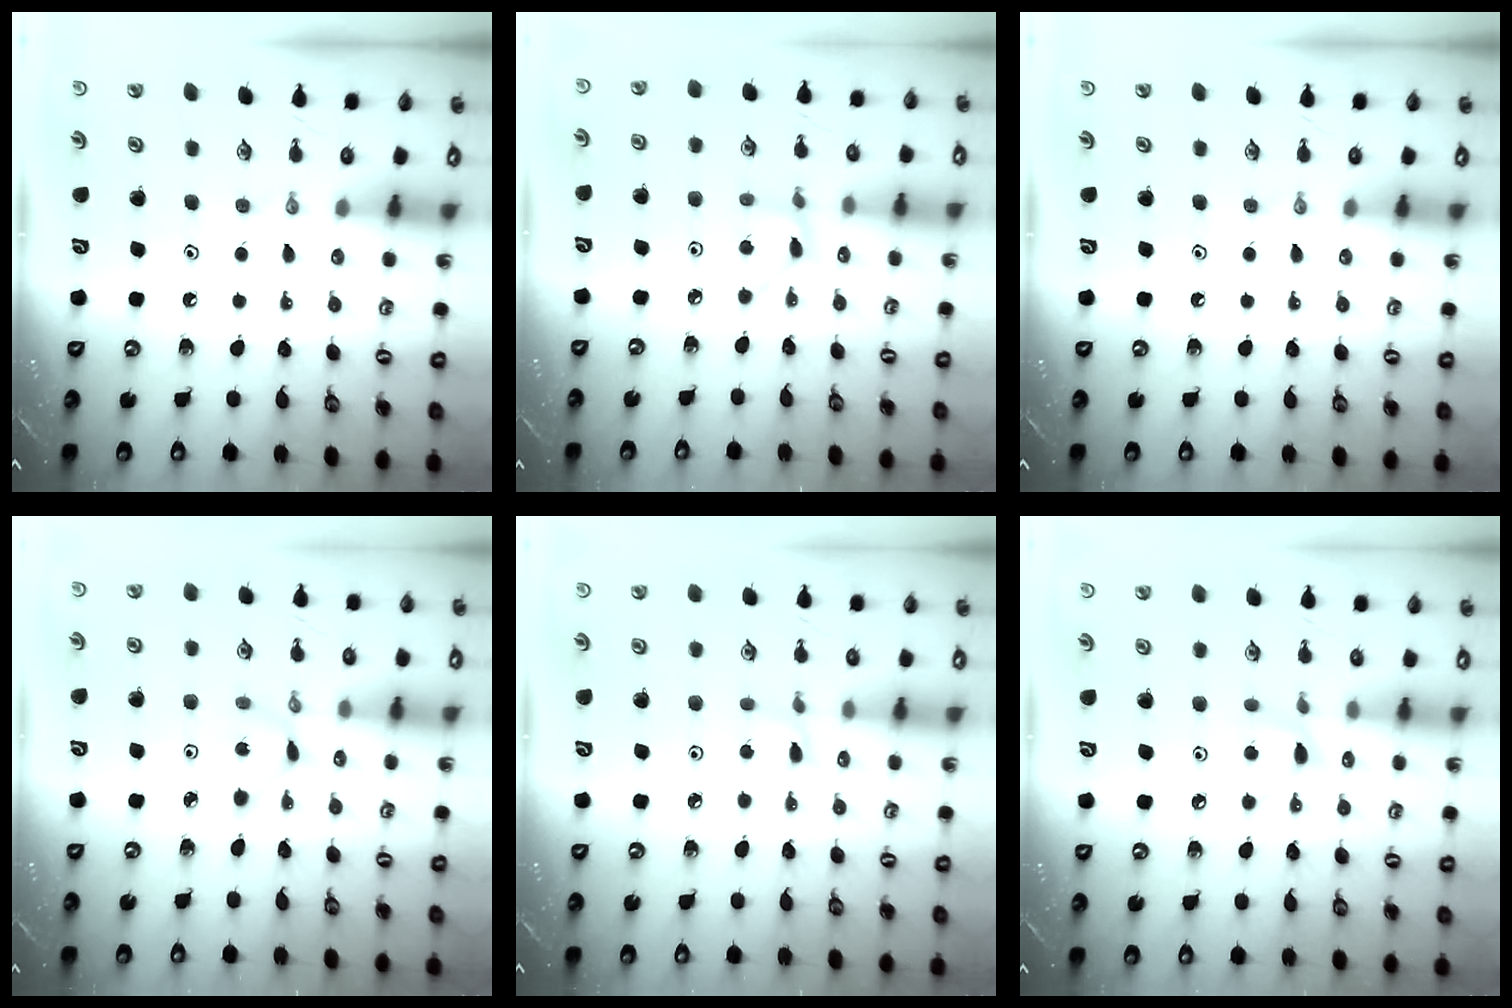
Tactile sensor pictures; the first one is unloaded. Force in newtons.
{"total": 2.8, "press": 2.8, "slide": 0.1}
{"total": 0.0}
{"total": 1.6, "press": 1.6, "slide": 0.2}
{"total": 1.9, "press": 1.9, "slide": 0.2}
{"total": 6.4, "press": 6.4, "slide": 0.4}